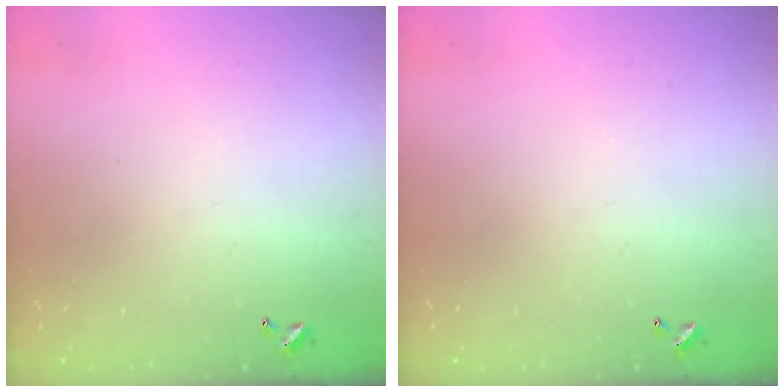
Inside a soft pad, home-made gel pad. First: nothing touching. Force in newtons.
{"total": 0.0}